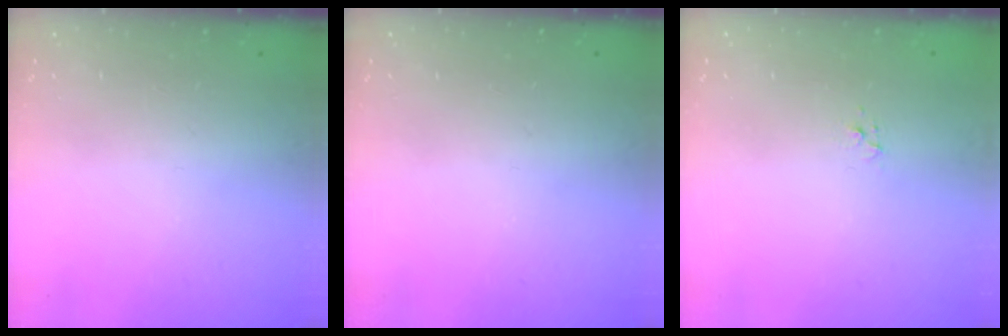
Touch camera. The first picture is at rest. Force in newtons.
{"total": 0.0}
{"total": 3.9, "press": 3.9, "slide": 0.3}